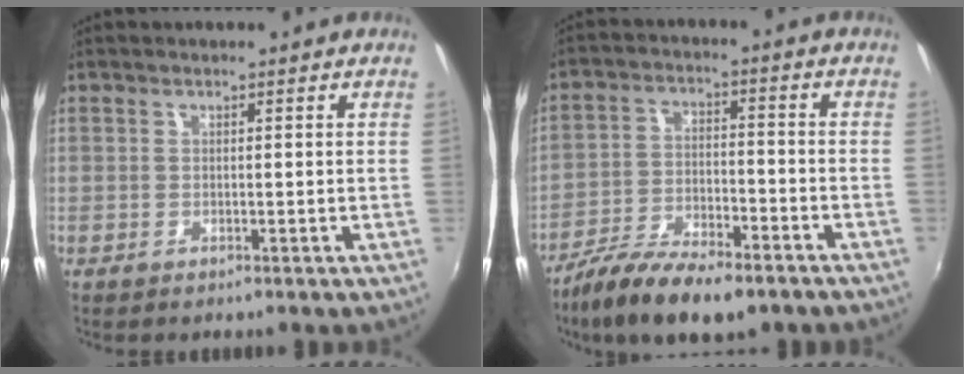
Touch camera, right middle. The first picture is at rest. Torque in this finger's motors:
{"motor_torque": [0.65, -1.49, 0.12, 0.10]}